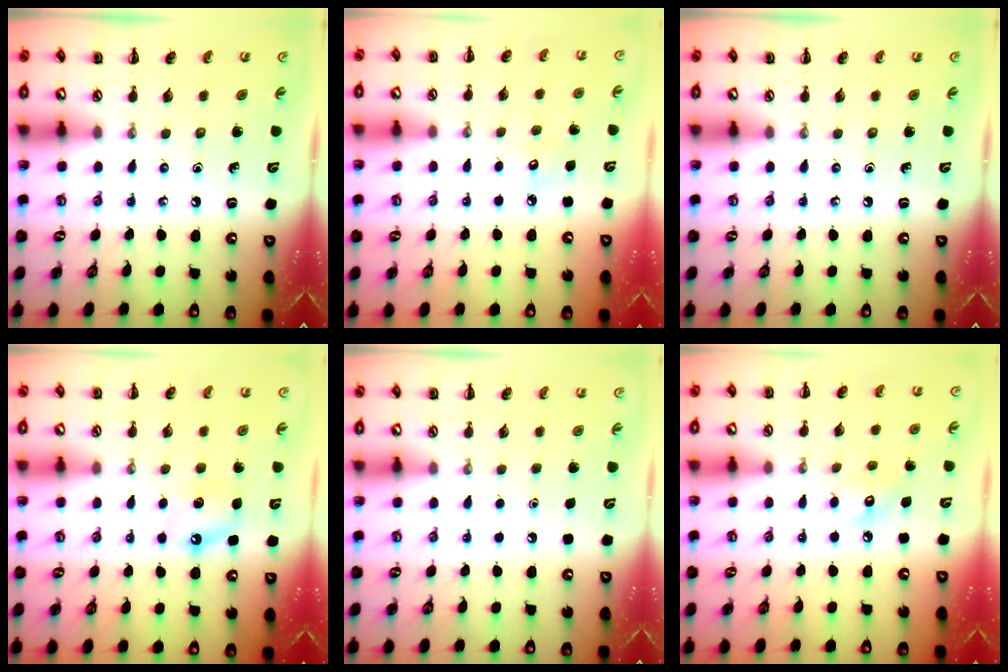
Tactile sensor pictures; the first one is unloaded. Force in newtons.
{"total": 4.5, "press": 4.3, "slide": 1.3}
{"total": 0.0}
{"total": 6.0, "press": 5.7, "slide": 1.8}
{"total": 1.7, "press": 1.7, "slide": 0.1}
{"total": 7.1, "press": 6.9, "slide": 1.5}